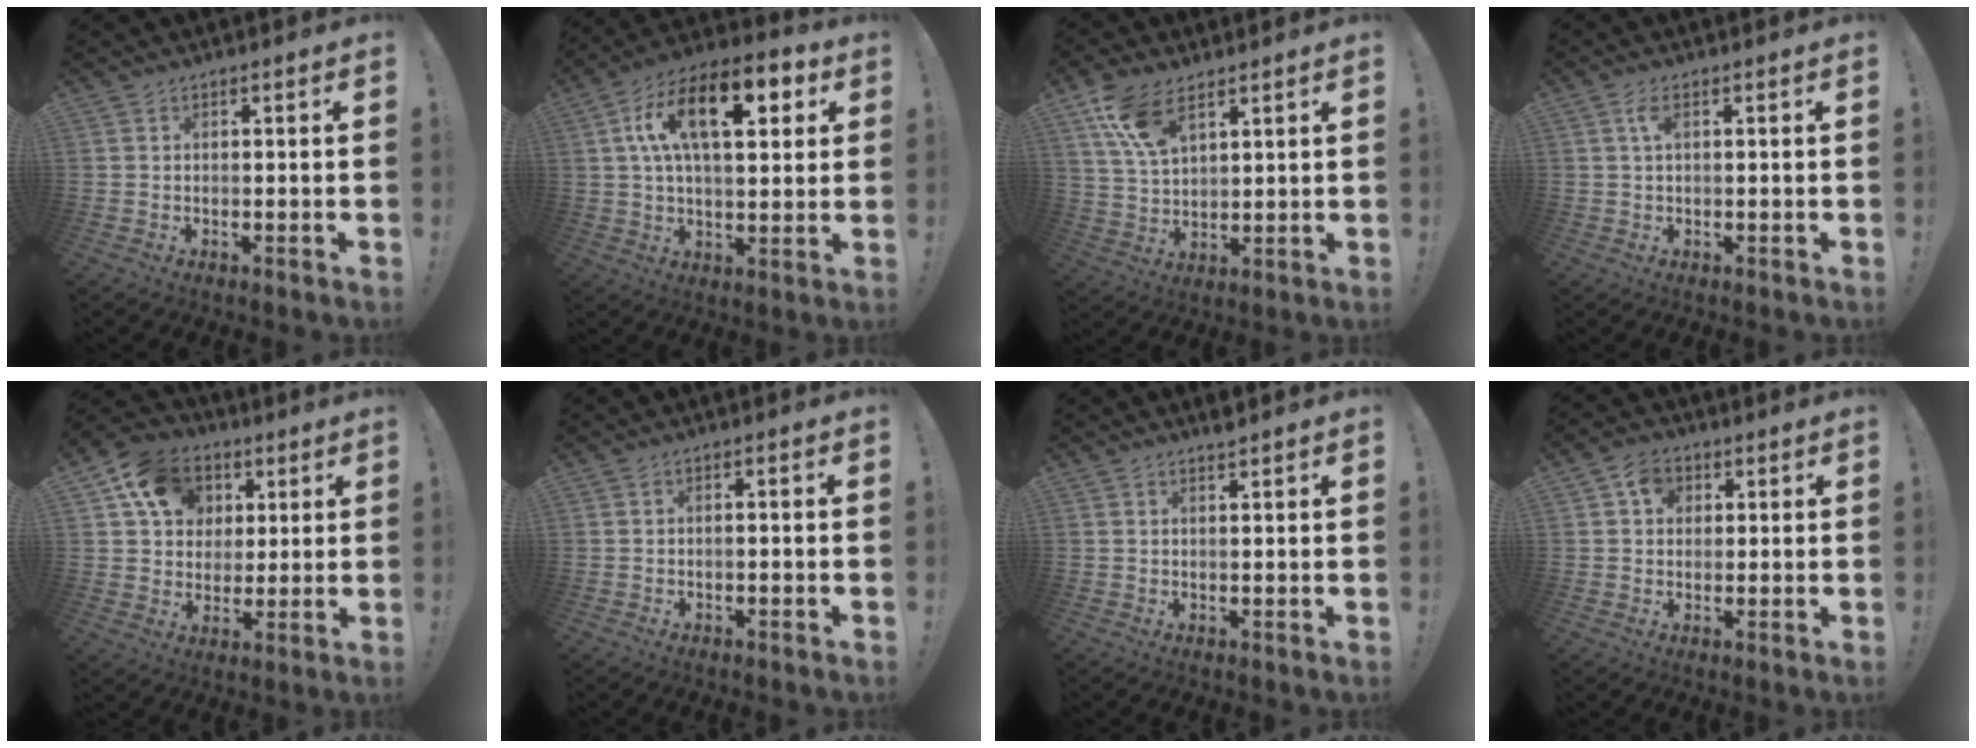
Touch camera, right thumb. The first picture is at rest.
{"total": 19.1, "force": [6.3, 9.2, 15.6], "torque": [-0.265, -0.005, 0.098]}
{"total": 11.2, "force": [7.1, 5.5, 6.6], "torque": [-0.116, -0.025, 0.135]}
{"total": 3.2, "force": [1.2, 1.9, 2.3], "torque": [-0.032, -0.001, 0.019]}
{"total": 14.3, "force": [5.4, 11.7, 6.0], "torque": [-0.083, -0.017, 0.107]}
{"total": 0.9, "force": [-0.5, -0.2, 0.6], "torque": [-0.011, 0.000, -0.010]}
{"total": 1.7, "force": [1.5, -0.3, 0.7], "torque": [-0.010, -0.004, 0.026]}
{"total": 6.0, "force": [2.0, 5.1, 2.4], "torque": [-0.025, 0.000, 0.035]}